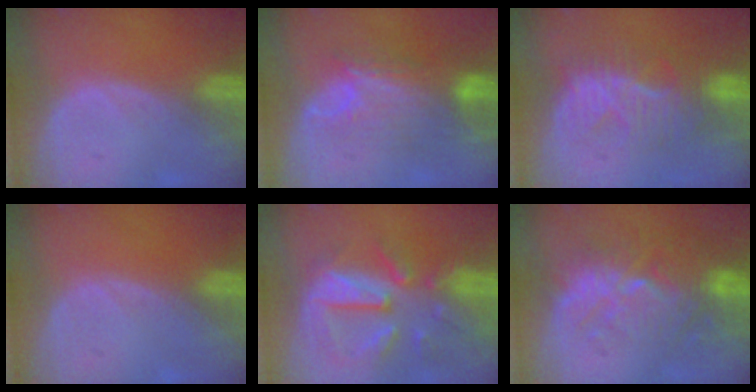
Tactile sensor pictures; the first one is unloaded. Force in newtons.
{"total": 9.0, "press": 8.0, "slide": 4.1}
{"total": 8.0, "press": 7.9, "slide": 1.3}
{"total": 0.0}
{"total": 10.6, "press": 9.4, "slide": 4.9}
{"total": 10.5, "press": 9.6, "slide": 4.1}